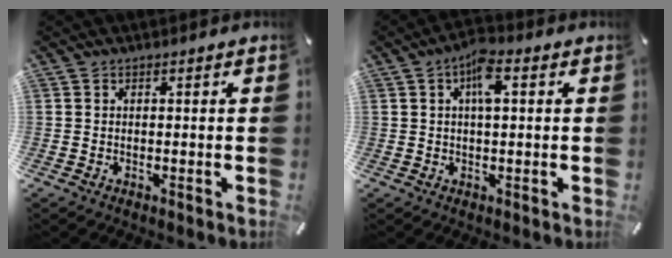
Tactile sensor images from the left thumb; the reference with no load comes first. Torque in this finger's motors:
{"motor_torque": [0.92, 1.64, 0.58, -0.60, 0.22]}